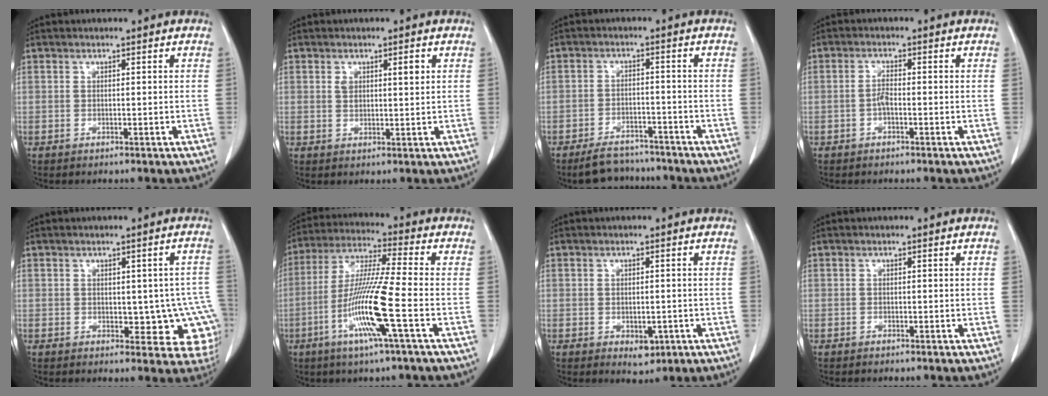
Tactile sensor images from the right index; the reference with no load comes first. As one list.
[{"total": 2.8, "force": [1.1, 1.0, 2.3], "torque": [-0.040, 0.007, 0.022]}, {"total": 6.8, "force": [-6.0, 2.7, 1.5], "torque": [-0.021, 0.001, -0.091]}, {"total": 1.9, "force": [-0.7, 0.4, 1.7], "torque": [-0.032, 0.003, -0.013]}, {"total": 8.8, "force": [-1.3, 4.9, 7.2], "torque": [-0.053, 0.015, -0.004]}, {"total": 13.2, "force": [-4.4, -0.9, 12.4], "torque": [-0.249, -0.014, -0.091]}, {"total": 2.9, "force": [-1.0, 1.7, 2.1], "torque": [-0.026, -0.001, -0.003]}, {"total": 0.0}]